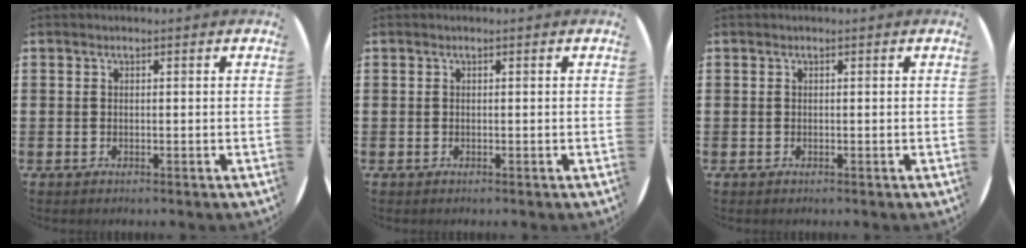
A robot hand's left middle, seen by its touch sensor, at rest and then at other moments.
{"total": 0.0}
{"total": 0.0}